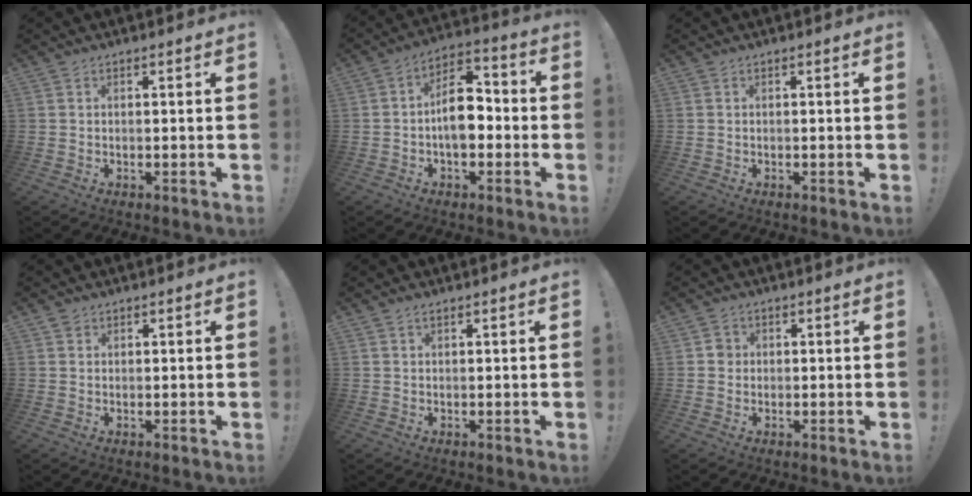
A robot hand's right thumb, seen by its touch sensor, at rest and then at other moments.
{"total": 12.1, "force": [-2.1, 7.7, 9.2], "torque": [-0.142, 0.026, -0.035]}
{"total": 0.0}
{"total": 1.1, "force": [0.9, 0.7, 0.0], "torque": [0.007, -0.003, 0.016]}
{"total": 1.0, "force": [0.7, 0.4, 0.5], "torque": [-0.012, 0.000, 0.013]}
{"total": 2.8, "force": [-0.1, 2.7, 0.8], "torque": [-0.003, 0.005, -0.003]}